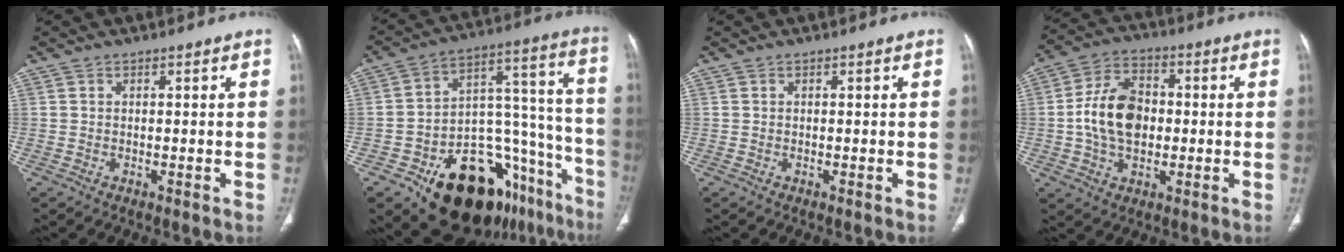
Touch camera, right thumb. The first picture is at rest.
{"total": 28.5, "force": [-14.9, 15.7, 18.5], "torque": [-0.175, 0.121, -0.207]}
{"total": 0.0}
{"total": 12.6, "force": [-0.3, 8.5, 9.3], "torque": [-0.155, 0.018, -0.011]}